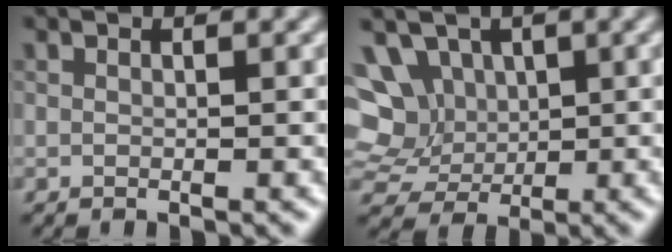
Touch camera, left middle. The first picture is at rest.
{"total": 7.3, "force": [2.1, 5.9, 3.7], "torque": [-0.070, 0.021, 0.040]}